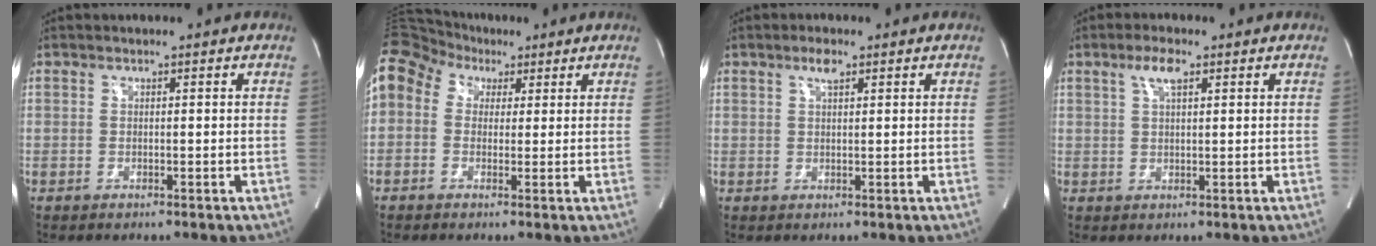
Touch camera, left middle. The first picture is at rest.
{"total": 13.5, "force": [5.5, 10.4, 6.7], "torque": [-0.182, 0.085, 0.096]}
{"total": 2.1, "force": [1.2, 0.6, 1.6], "torque": [-0.032, 0.004, 0.023]}
{"total": 3.4, "force": [1.8, 0.8, 2.8], "torque": [-0.059, 0.008, 0.035]}